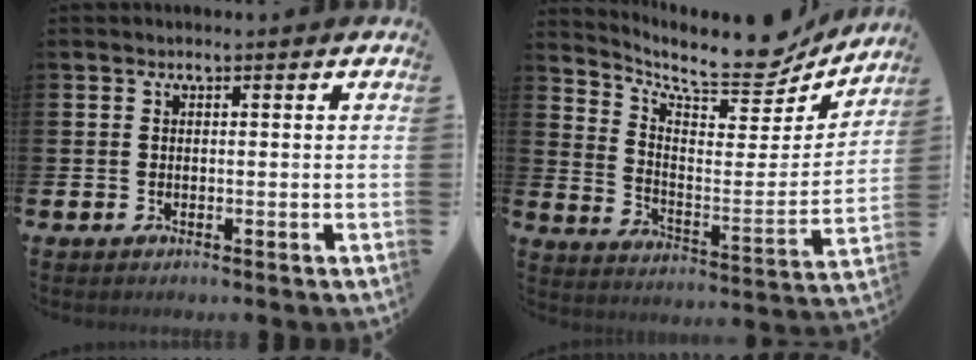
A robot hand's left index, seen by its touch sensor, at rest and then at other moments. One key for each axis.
{"total": 9.8, "fx": 8.7, "fy": 2.8, "fz": 3.4, "tx": -0.063, "ty": -0.079, "tz": 0.145}